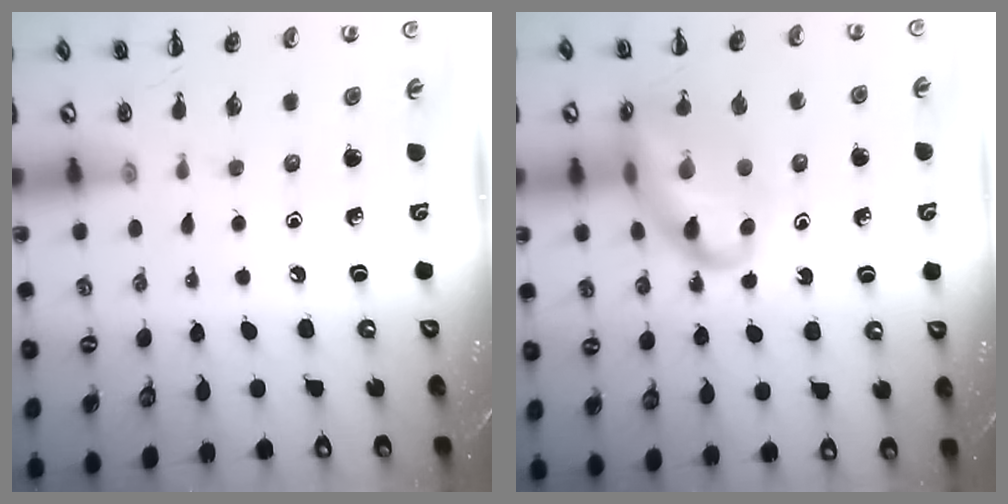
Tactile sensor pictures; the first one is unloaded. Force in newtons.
{"total": 16.9, "press": 16.7, "slide": 2.5}